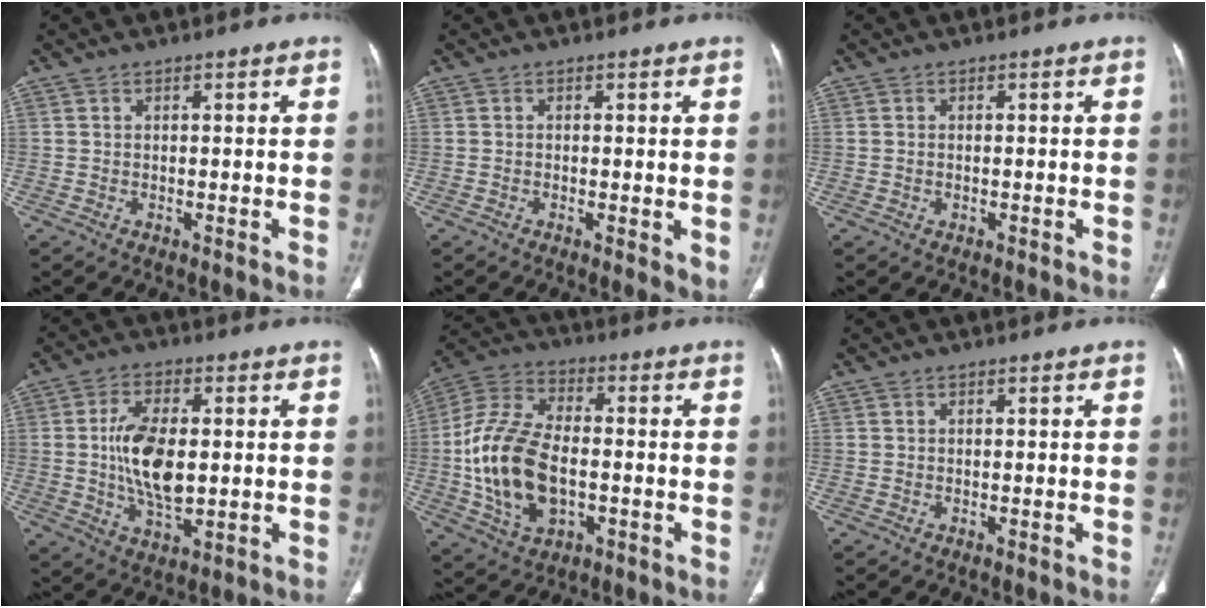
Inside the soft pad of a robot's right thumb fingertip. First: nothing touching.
{"total": 3.1, "force": [-0.3, 1.1, 2.9], "torque": [-0.039, -0.009, -0.009]}
{"total": 0.7, "force": [-0.2, 0.4, 0.5], "torque": [-0.013, 0.003, -0.002]}
{"total": 11.7, "force": [0.4, 6.0, 10.1], "torque": [-0.184, -0.006, 0.012]}
{"total": 17.7, "force": [-2.5, 10.4, 14.1], "torque": [-0.280, 0.019, -0.041]}
{"total": 0.0}